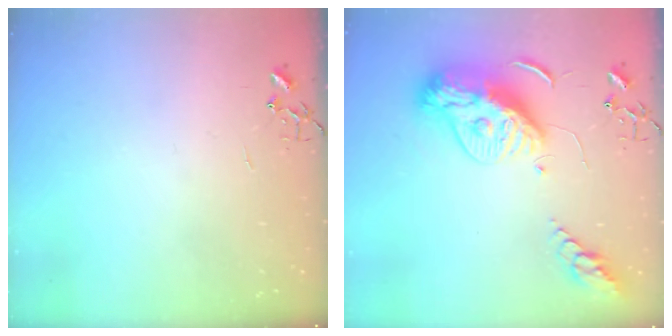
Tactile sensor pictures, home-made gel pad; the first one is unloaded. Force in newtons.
{"total": 15.4, "press": 15.3, "slide": 1.4}